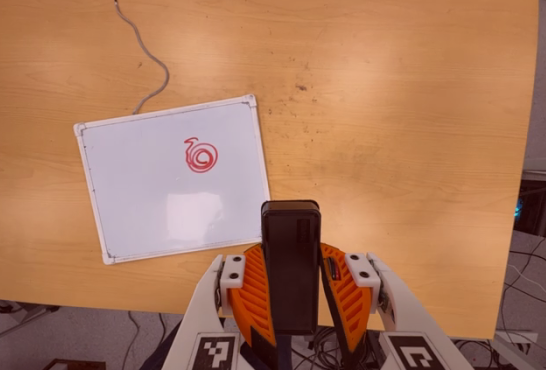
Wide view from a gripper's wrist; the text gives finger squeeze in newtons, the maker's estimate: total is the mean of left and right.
{"total": 8.6, "left": 7.5, "right": 9.8}